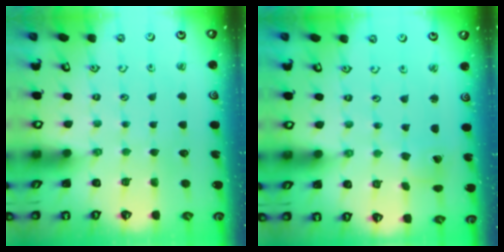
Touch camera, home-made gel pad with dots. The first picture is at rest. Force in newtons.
{"total": 2.0, "press": 2.0, "slide": 0.2}